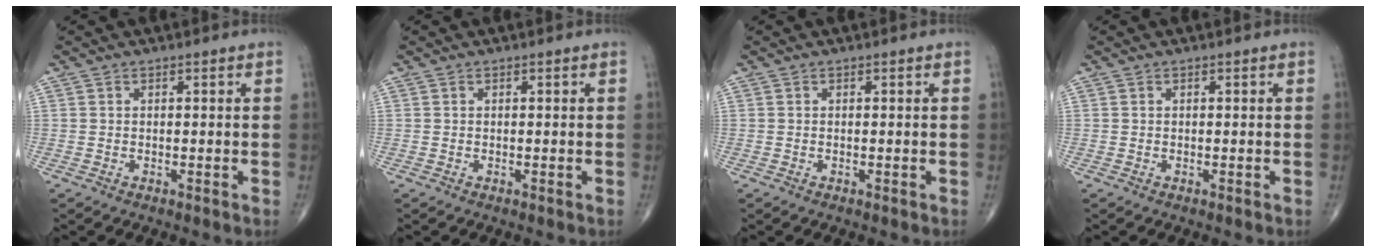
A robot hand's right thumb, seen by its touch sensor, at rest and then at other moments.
{"total": 0.0}
{"total": 0.0}
{"total": 0.0}